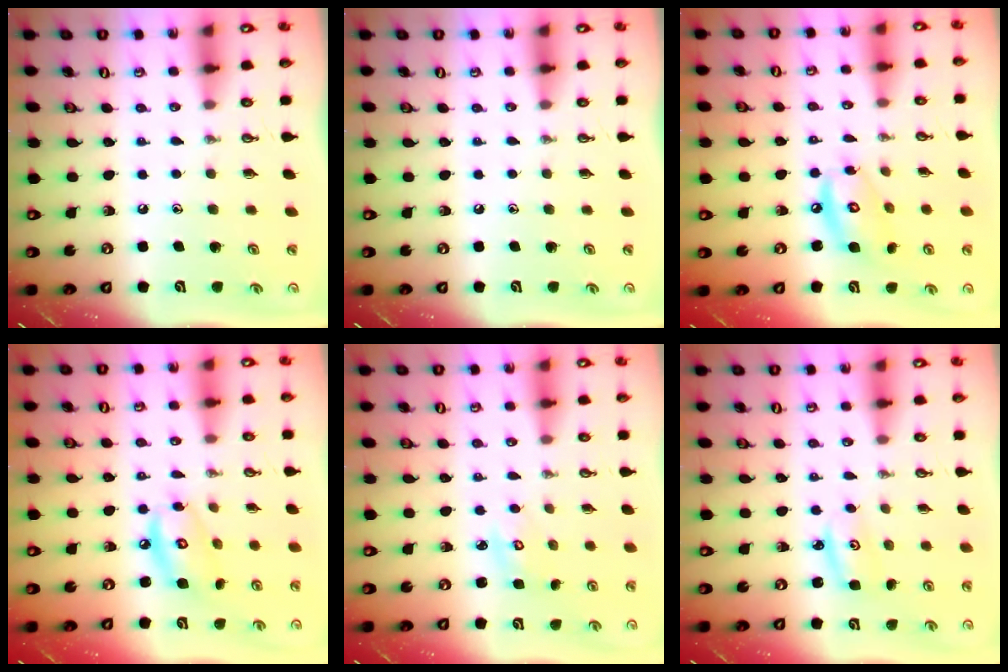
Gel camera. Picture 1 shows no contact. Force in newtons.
{"total": 0.0}
{"total": 10.0, "press": 10.0, "slide": 0.7}
{"total": 9.4, "press": 9.4, "slide": 0.6}
{"total": 2.6, "press": 2.6, "slide": 0.2}
{"total": 2.9, "press": 2.9, "slide": 0.3}